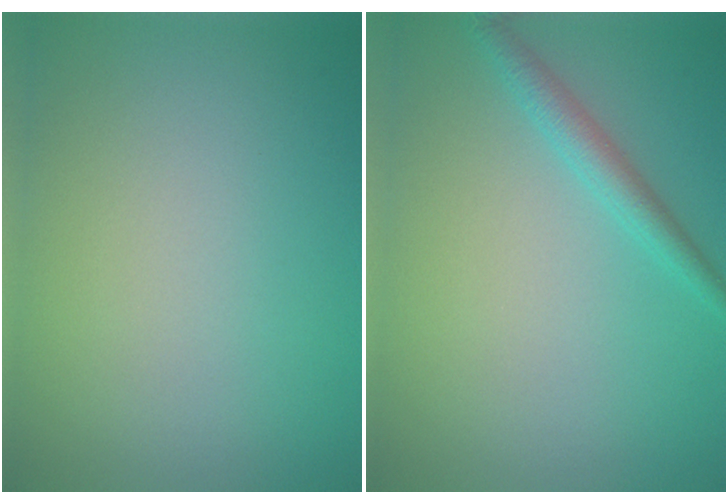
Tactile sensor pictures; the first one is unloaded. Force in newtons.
{"total": 2.1, "press": 2.1, "slide": 0.1}